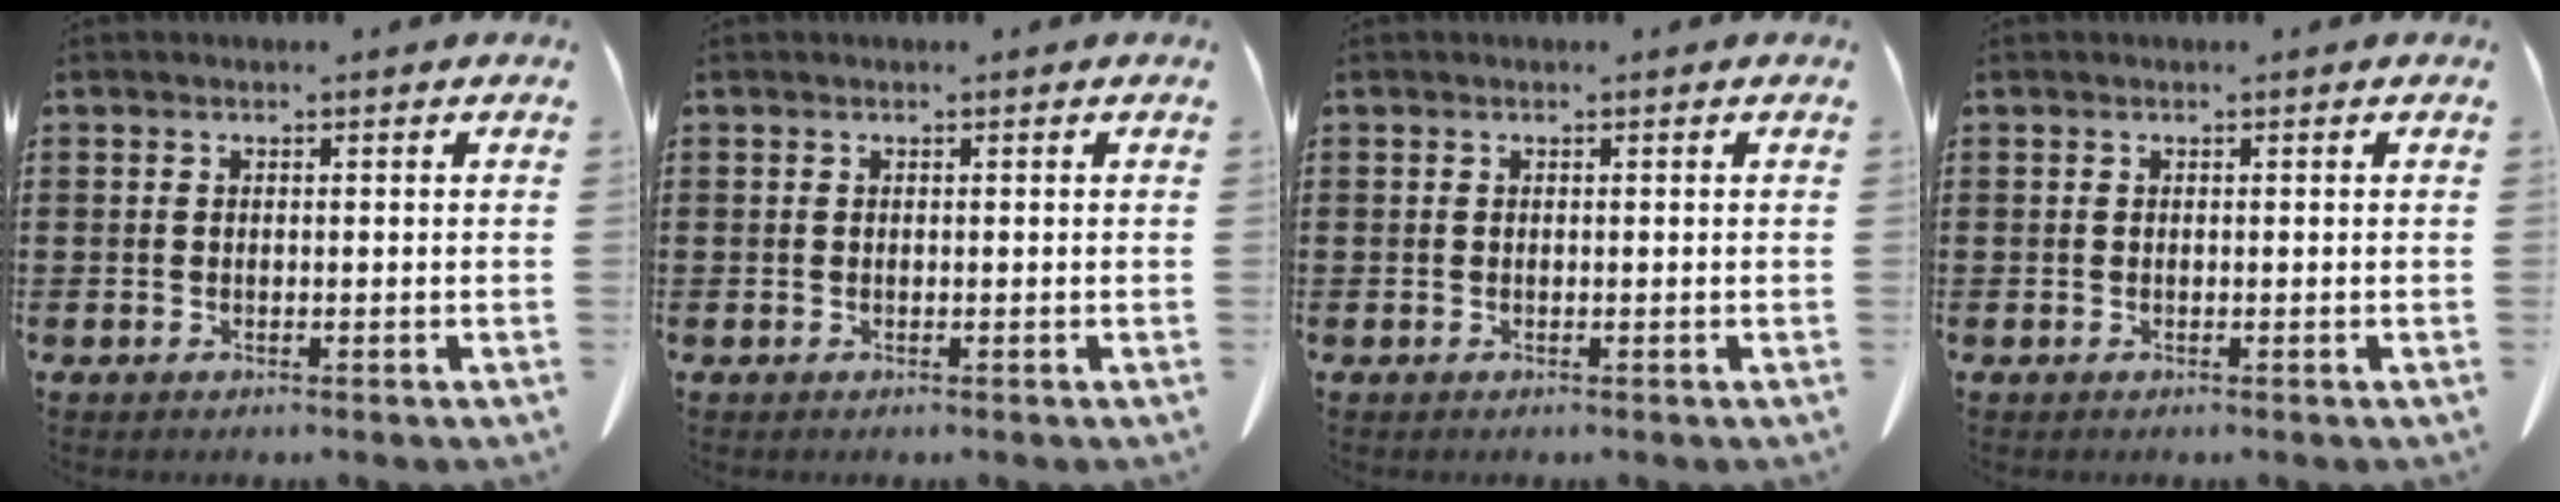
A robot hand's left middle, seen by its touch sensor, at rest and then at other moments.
{"total": 0.0}
{"total": 0.0}
{"total": 0.0}